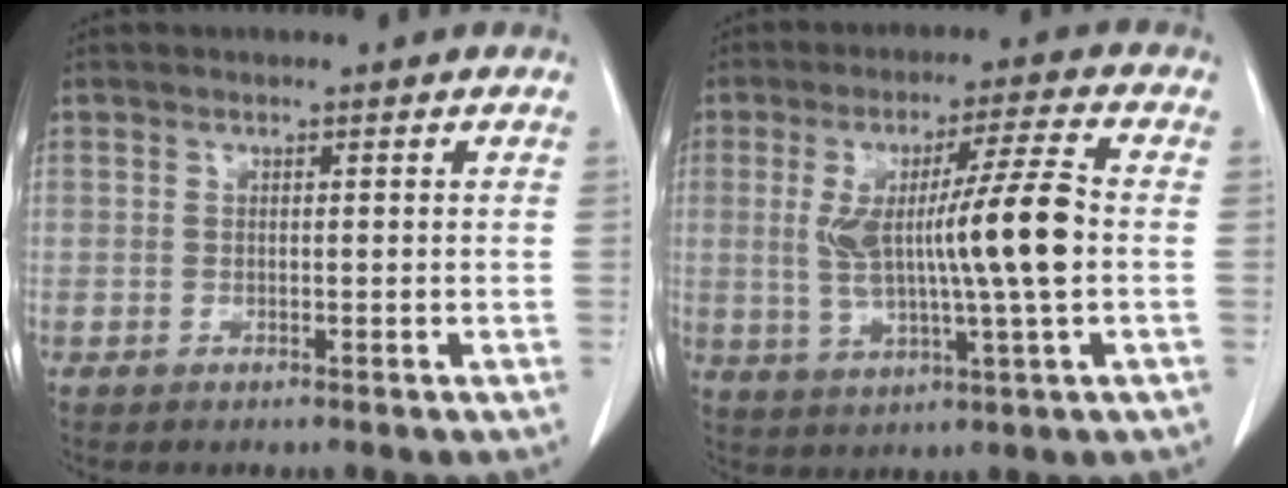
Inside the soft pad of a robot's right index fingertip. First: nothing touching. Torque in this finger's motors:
{"motor_torque": [1.42, 0.55, 0.45, 0.16]}